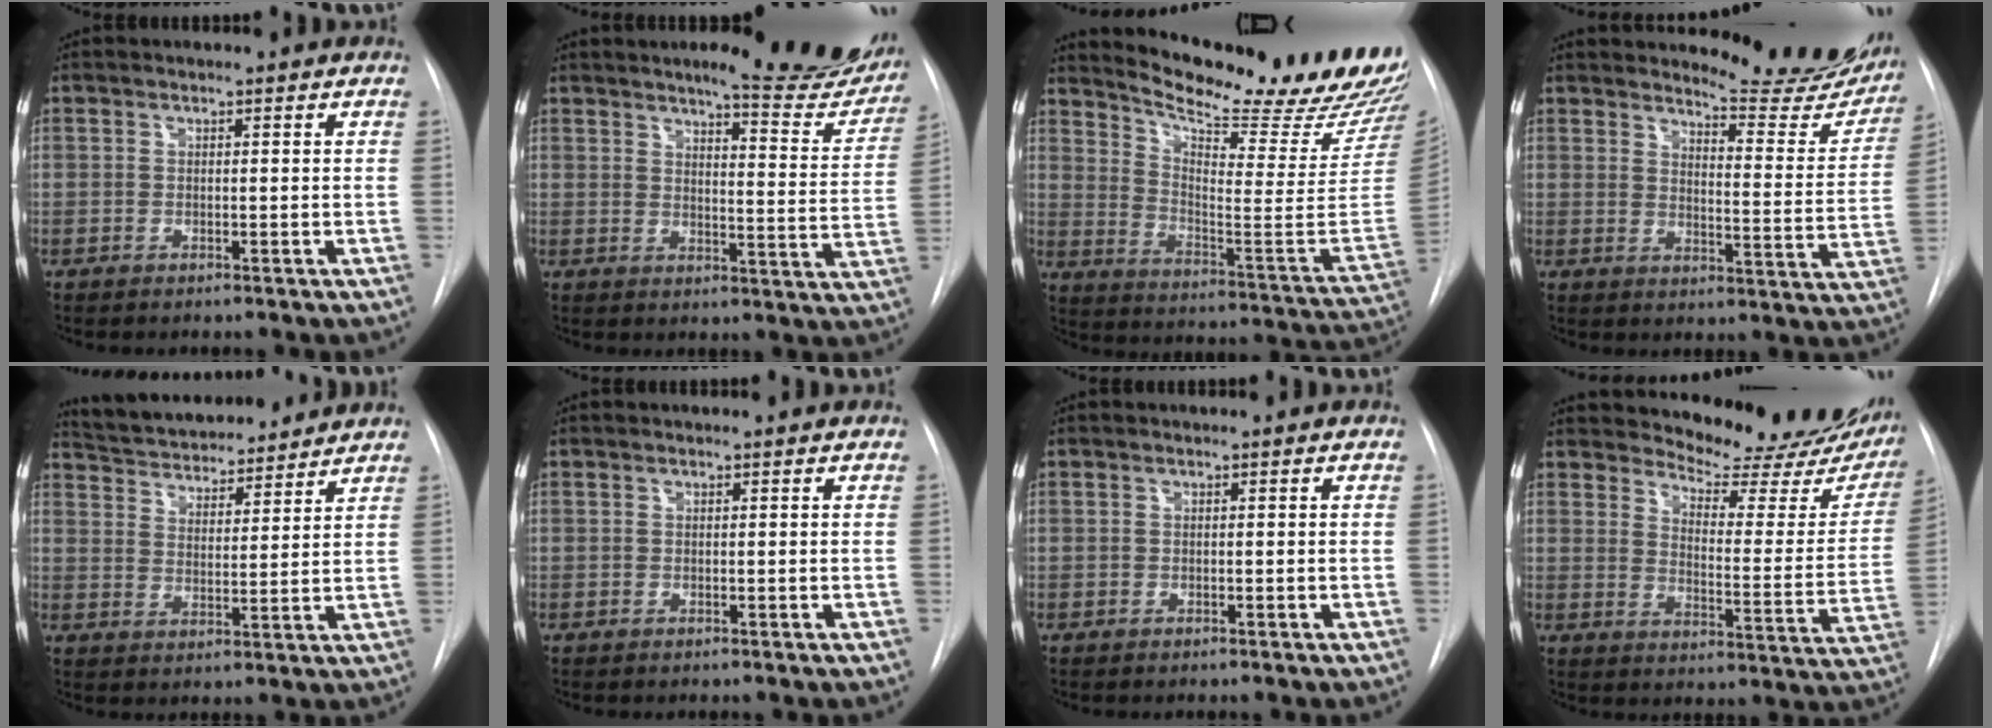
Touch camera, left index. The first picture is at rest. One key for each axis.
{"total": 15.7, "fx": 13.6, "fy": 2.4, "fz": 7.3, "tx": -0.075, "ty": -0.053, "tz": 0.152}
{"total": 28.9, "fx": 25.0, "fy": 3.1, "fz": 14.1, "tx": -0.220, "ty": -0.106, "tz": 0.325}
{"total": 16.1, "fx": 15.1, "fy": 3.0, "fz": 4.8, "tx": -0.044, "ty": -0.076, "tz": 0.167}
{"total": 15.9, "fx": 14.8, "fy": 3.4, "fz": 4.8, "tx": -0.079, "ty": 0.020, "tz": 0.227}
{"total": 0.0}
{"total": 0.0}
{"total": 21.6, "fx": 19.6, "fy": 5.9, "fz": 7.1, "tx": -0.084, "ty": -0.078, "tz": 0.228}